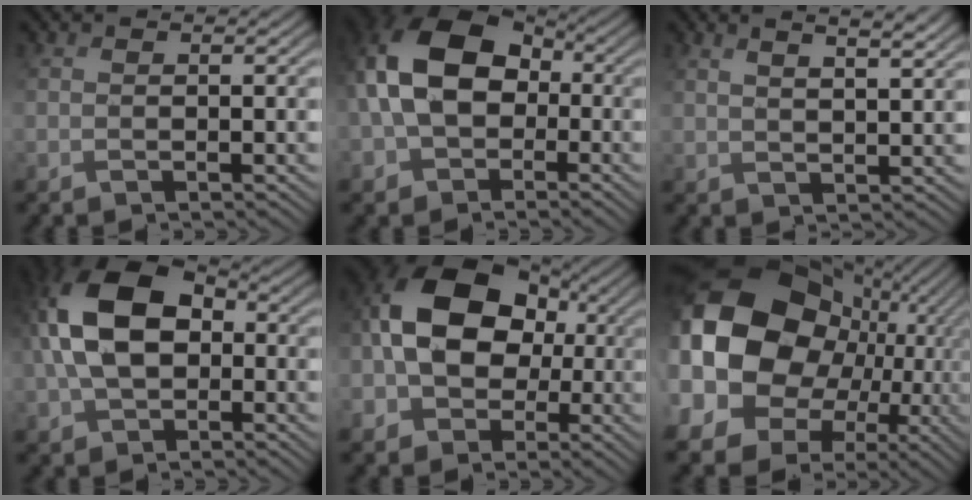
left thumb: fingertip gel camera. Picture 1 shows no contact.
{"total": 14.0, "force": [-0.4, 9.8, 9.9], "torque": [-0.221, 0.000, -0.019]}
{"total": 5.2, "force": [3.6, 1.2, 3.6], "torque": [-0.046, 0.010, 0.045]}
{"total": 12.0, "force": [-0.3, 7.8, 9.1], "torque": [-0.214, 0.007, -0.016]}
{"total": 16.3, "force": [-0.8, 12.2, 10.8], "torque": [-0.231, 0.012, -0.040]}
{"total": 22.7, "force": [1.2, 18.1, 13.6], "torque": [-0.320, -0.026, 0.033]}